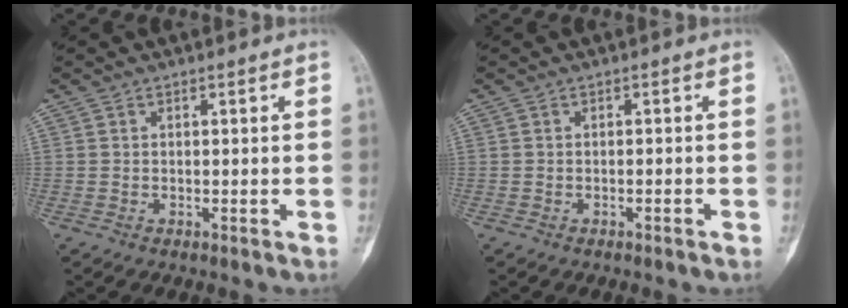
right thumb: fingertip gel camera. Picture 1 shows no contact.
{"total": 0.7, "force": [-0.5, 0.1, 0.5], "torque": [-0.014, 0.008, -0.004]}